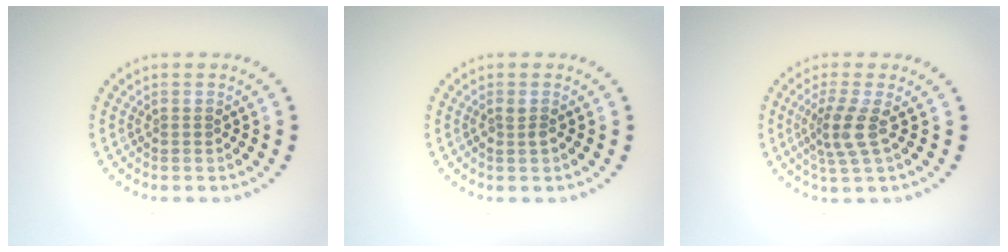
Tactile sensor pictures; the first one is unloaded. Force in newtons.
{"total": 0.6, "press": 0.6, "slide": 0.1}
{"total": 2.8, "press": 2.1, "slide": 1.8}